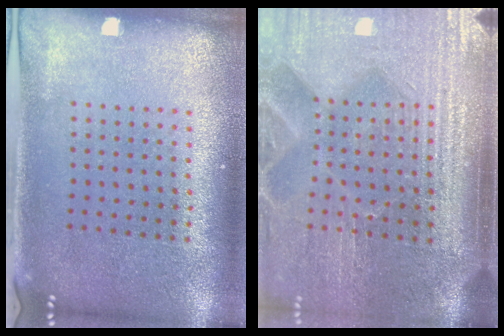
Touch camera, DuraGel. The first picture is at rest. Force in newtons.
{"total": 4.6, "press": 4.1, "slide": 2.2}